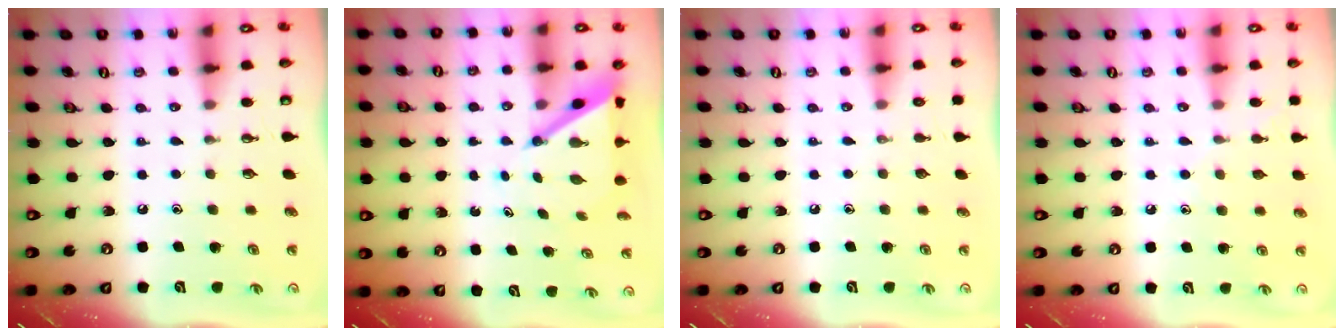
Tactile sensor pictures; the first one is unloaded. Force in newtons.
{"total": 5.9, "press": 5.8, "slide": 0.5}
{"total": 0.0}
{"total": 5.5, "press": 5.5, "slide": 0.5}